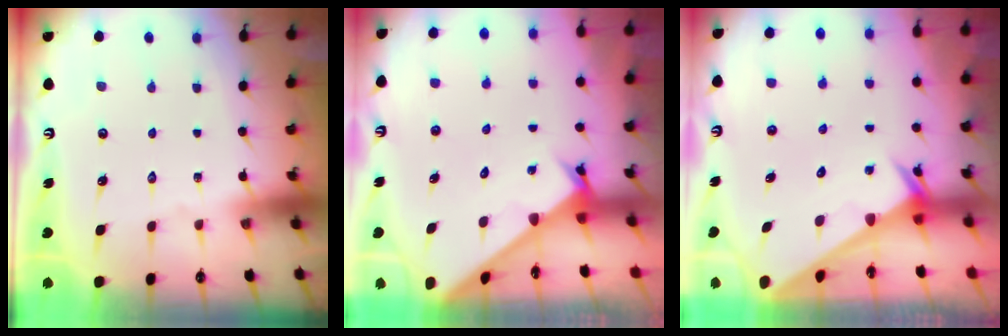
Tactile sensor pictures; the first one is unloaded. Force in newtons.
{"total": 2.4, "press": 2.4, "slide": 0.1}
{"total": 2.3, "press": 2.3, "slide": 0.1}